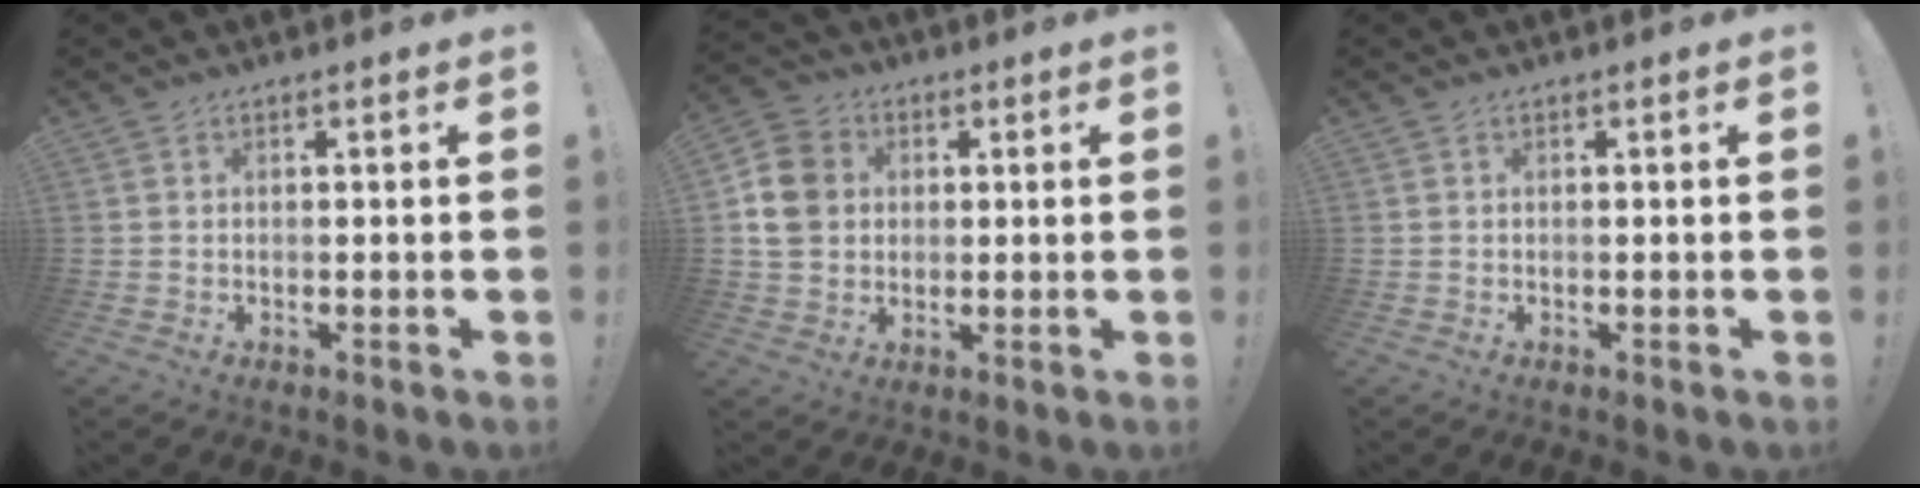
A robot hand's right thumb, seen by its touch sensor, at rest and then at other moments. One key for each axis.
{"total": 10.5, "fx": 1.6, "fy": 9.0, "fz": 5.1, "tx": -0.090, "ty": 0.006, "tz": 0.036}
{"total": 0.0}